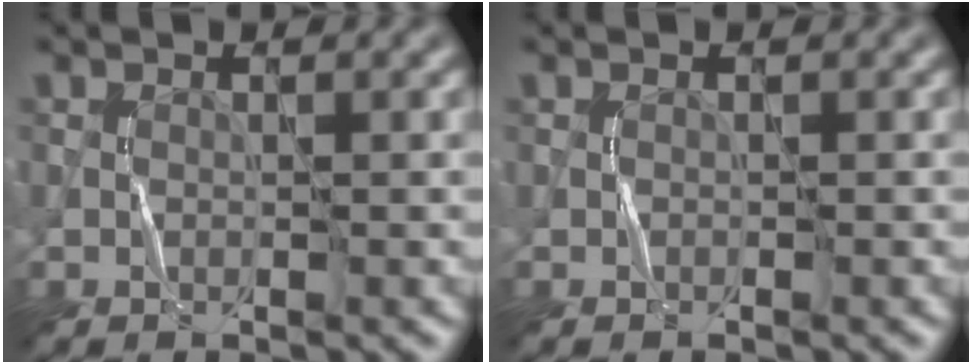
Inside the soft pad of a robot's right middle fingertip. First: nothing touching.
{"total": 0.0}